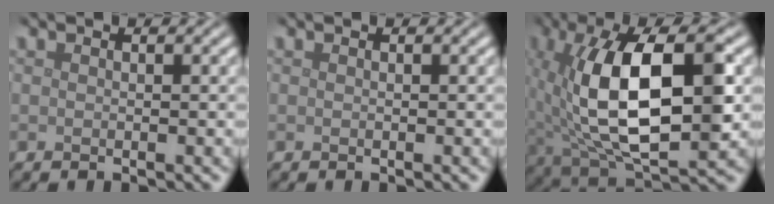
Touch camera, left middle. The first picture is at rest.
{"total": 0.0}
{"total": 13.1, "force": [1.0, 6.2, 11.5], "torque": [-0.193, -0.002, 0.023]}